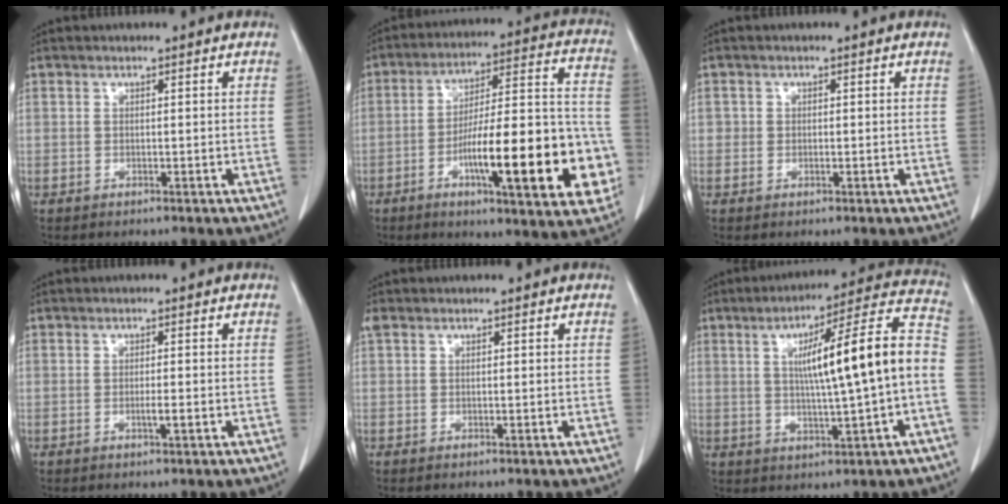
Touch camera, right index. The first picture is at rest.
{"total": 22.5, "force": [-7.0, 4.2, 21.0], "torque": [-0.267, 0.018, -0.095]}
{"total": 1.1, "force": [0.0, 1.1, 0.3], "torque": [0.000, 0.002, 0.000]}
{"total": 1.5, "force": [-0.4, 0.1, 1.4], "torque": [-0.029, -0.003, -0.007]}
{"total": 1.0, "force": [0.5, 0.6, 0.7], "torque": [-0.028, 0.021, 0.013]}
{"total": 15.8, "force": [-0.1, 0.5, 15.8], "torque": [-0.233, 0.029, 0.000]}